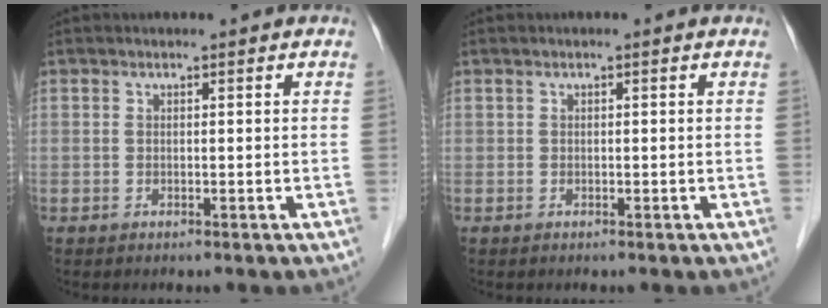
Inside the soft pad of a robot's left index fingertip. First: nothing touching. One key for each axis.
{"total": 0.0}